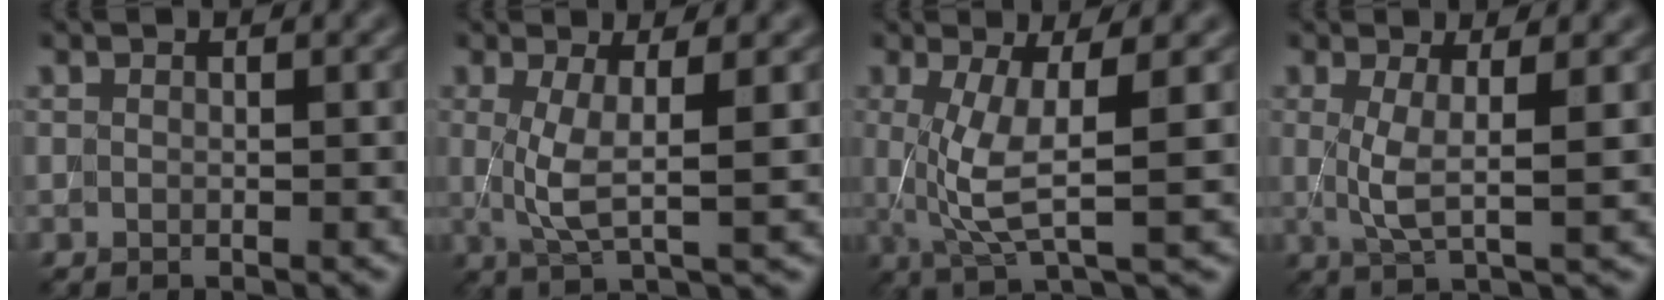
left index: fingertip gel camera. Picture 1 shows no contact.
{"total": 4.0, "force": [0.6, 0.8, 3.9], "torque": [-0.079, 0.001, 0.010]}
{"total": 5.6, "force": [0.5, 1.3, 5.4], "torque": [-0.108, 0.002, 0.012]}
{"total": 3.5, "force": [0.5, 0.7, 3.4], "torque": [-0.068, -0.002, 0.009]}